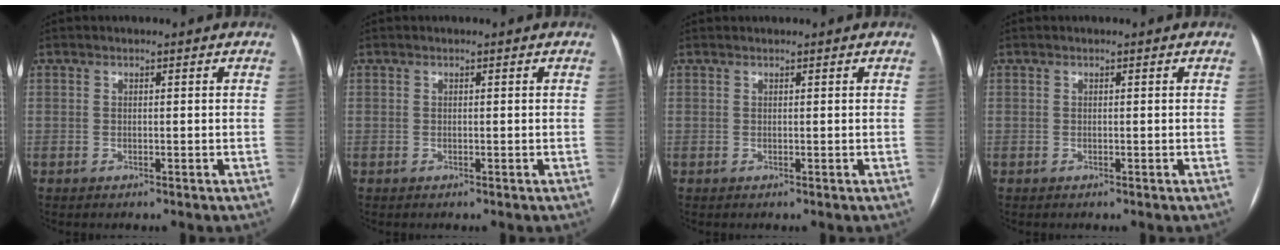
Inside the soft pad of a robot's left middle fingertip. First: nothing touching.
{"total": 0.0}
{"total": 0.6, "force": [0.6, 0.0, 0.0], "torque": [-0.002, 0.015, 0.013]}
{"total": 0.0}